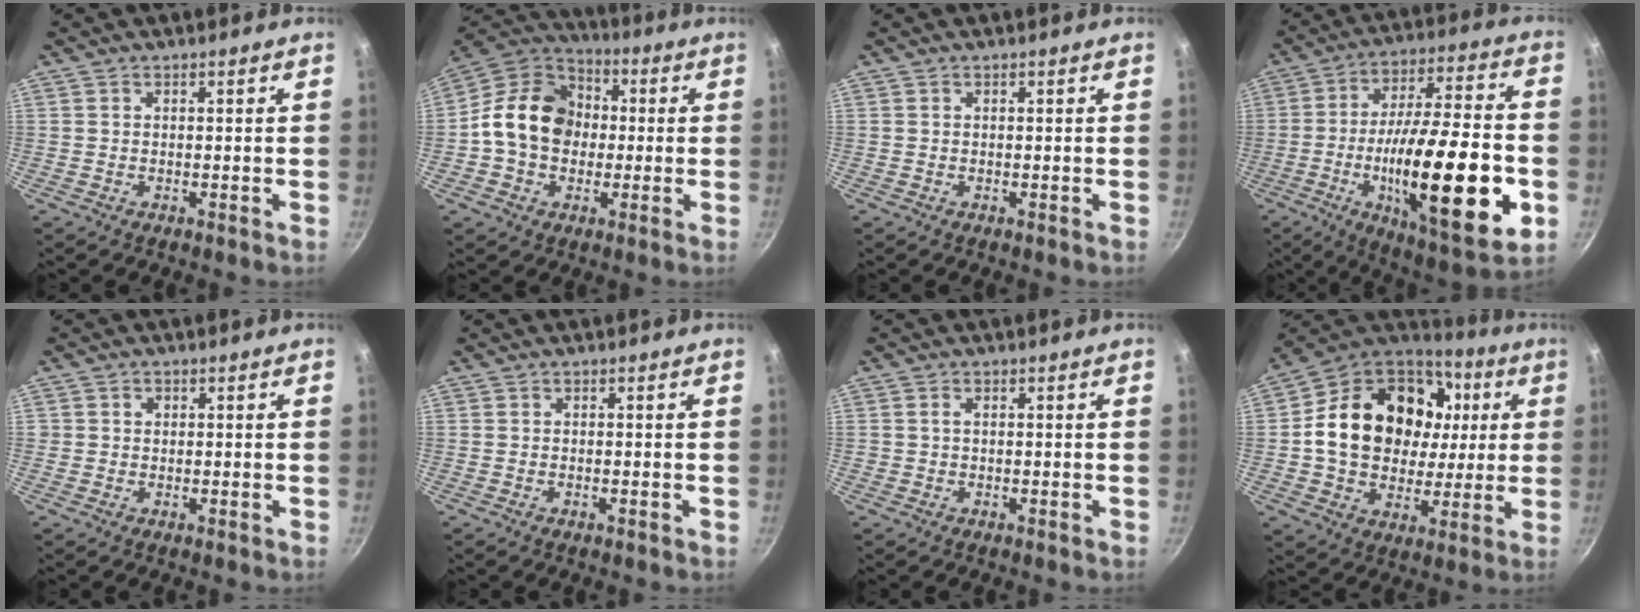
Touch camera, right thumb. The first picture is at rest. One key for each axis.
{"total": 16.0, "fx": 0.0, "fy": 12.8, "fz": 9.5, "tx": -0.129, "ty": 0.034, "tz": -0.016}
{"total": 0.0}
{"total": 28.8, "fx": -7.4, "fy": 8.5, "fz": 26.5, "tx": -0.408, "ty": 0.019, "tz": -0.110}
{"total": 1.3, "fx": 0.2, "fy": 1.2, "fz": 0.3, "tx": 0.003, "ty": 0.002, "tz": 0.001}
{"total": 0.5, "fx": -0.2, "fy": 0.2, "fz": 0.5, "tx": -0.008, "ty": 0.002, "tz": -0.004}
{"total": 0.8, "fx": 0.1, "fy": 0.6, "fz": 0.5, "tx": -0.007, "ty": 0.004, "tz": 0.001}
{"total": 25.4, "fx": 4.2, "fy": 19.3, "fz": 15.9, "tx": -0.257, "ty": 0.026, "tz": 0.074}